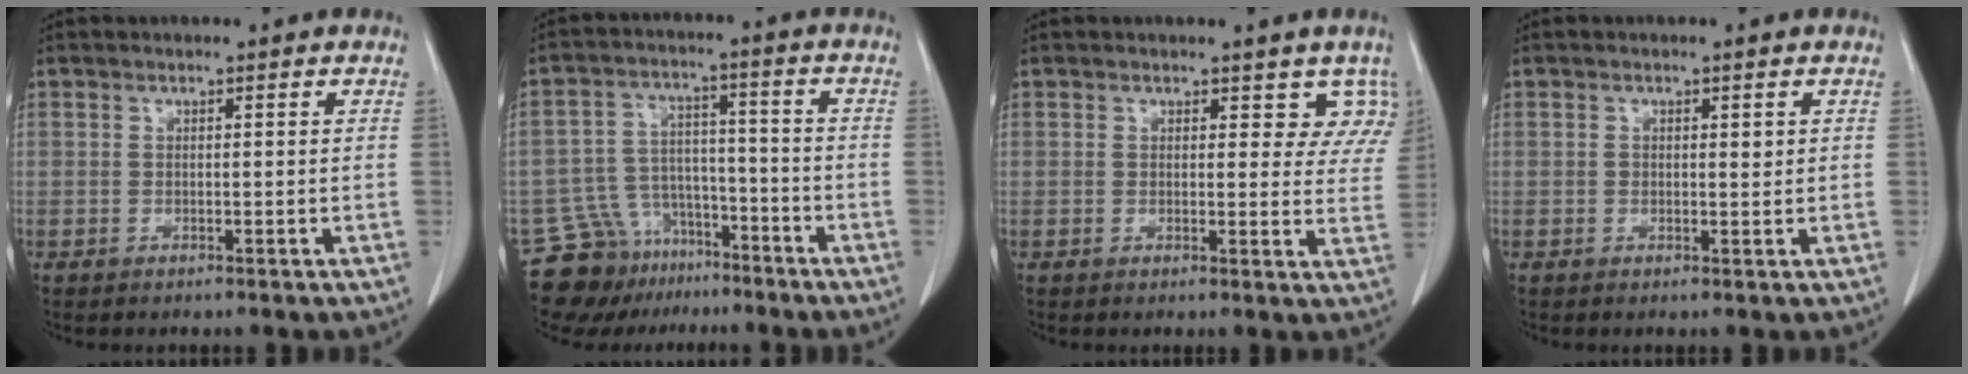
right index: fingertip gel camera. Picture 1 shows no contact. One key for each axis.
{"total": 10.7, "fx": -8.4, "fy": 6.3, "fz": 1.5, "tx": -0.030, "ty": 0.039, "tz": -0.135}
{"total": 5.8, "fx": 4.5, "fy": 3.2, "fz": 1.9, "tx": 0.008, "ty": -0.011, "tz": 0.029}
{"total": 1.0, "fx": 0.2, "fy": 0.6, "fz": 0.8, "tx": -0.011, "ty": 0.001, "tz": 0.001}